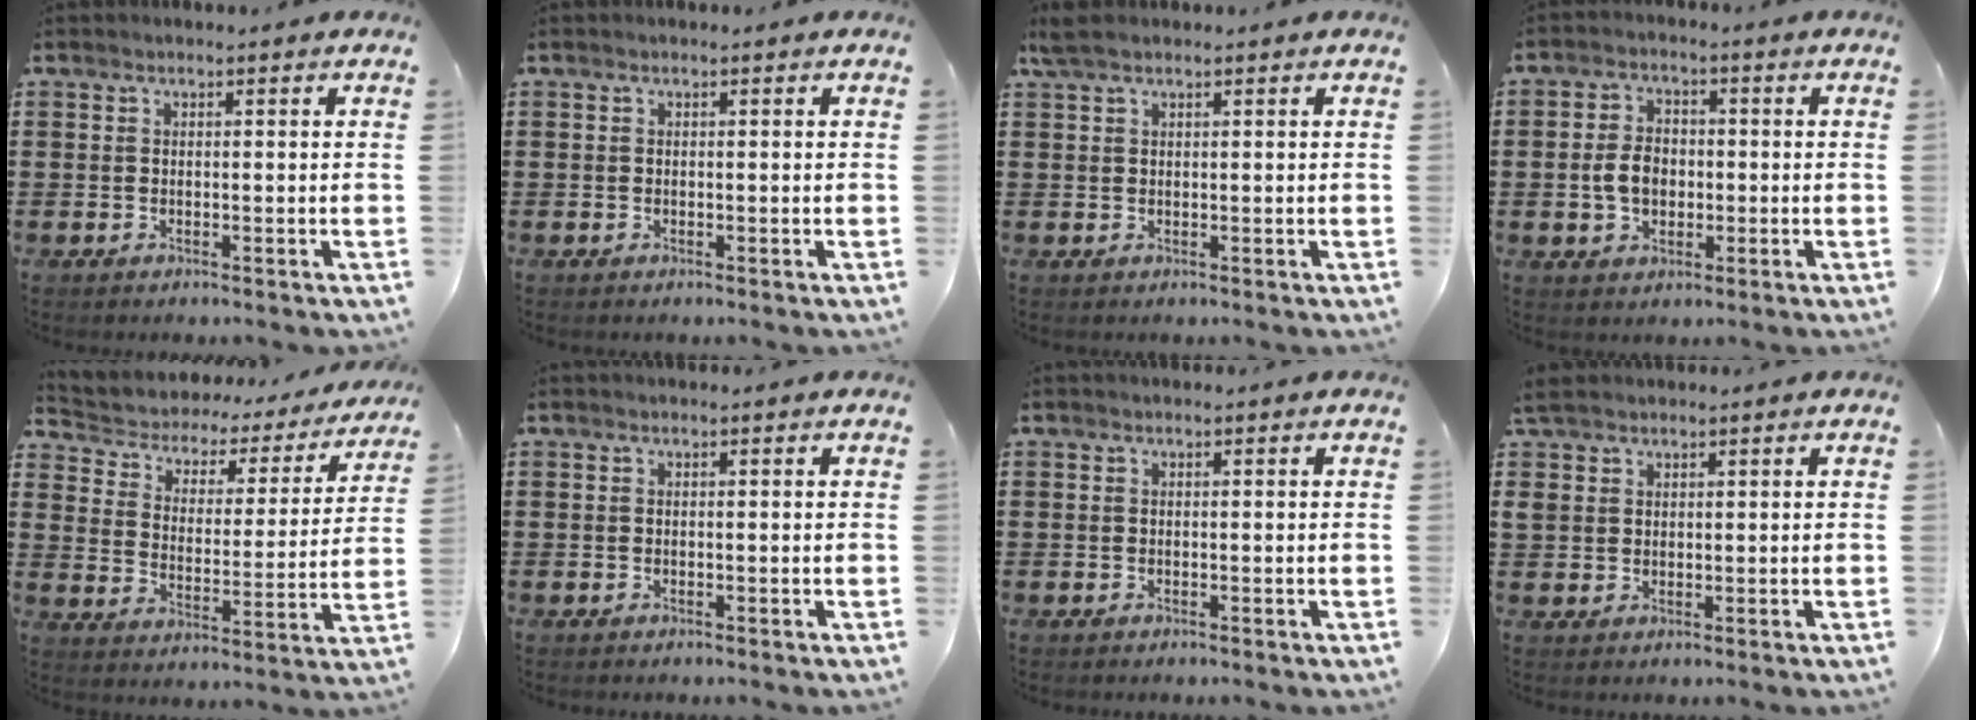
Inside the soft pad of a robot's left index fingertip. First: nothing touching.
{"total": 0.0}
{"total": 1.9, "force": [1.3, 0.6, 1.2], "torque": [-0.028, 0.004, 0.023]}
{"total": 5.2, "force": [-0.6, 3.5, 3.8], "torque": [-0.081, 0.000, -0.017]}
{"total": 3.0, "force": [2.4, 1.7, 0.7], "torque": [-0.033, -0.023, 0.029]}
{"total": 0.0}
{"total": 0.0}
{"total": 3.2, "force": [2.1, 2.4, 0.7], "torque": [-0.027, 0.014, 0.040]}